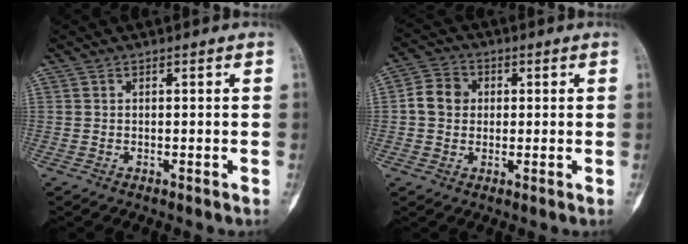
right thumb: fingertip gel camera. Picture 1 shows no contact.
{"total": 6.1, "force": [0.5, 5.2, 3.0], "torque": [-0.041, 0.012, -0.001]}